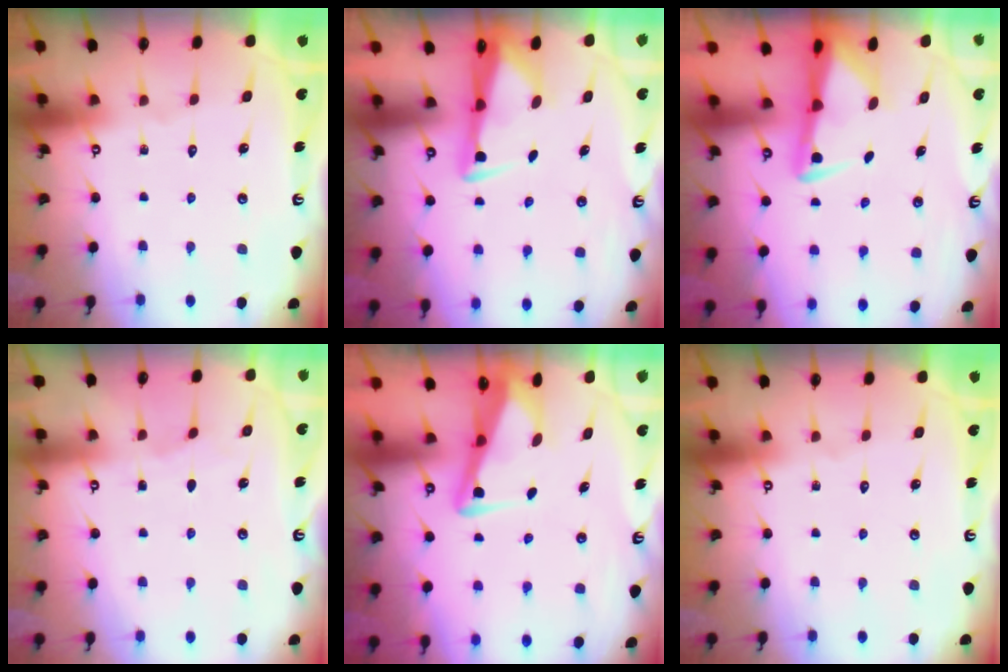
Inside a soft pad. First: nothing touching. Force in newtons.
{"total": 2.9, "press": 2.8, "slide": 0.9}
{"total": 2.9, "press": 2.8, "slide": 0.5}
{"total": 2.2, "press": 2.1, "slide": 0.3}
{"total": 4.8, "press": 4.7, "slide": 0.9}
{"total": 0.0}